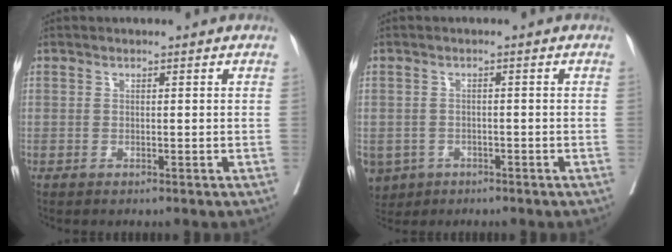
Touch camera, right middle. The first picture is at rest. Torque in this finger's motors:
{"motor_torque": [1.25, -0.89, 1.05, 0.21]}